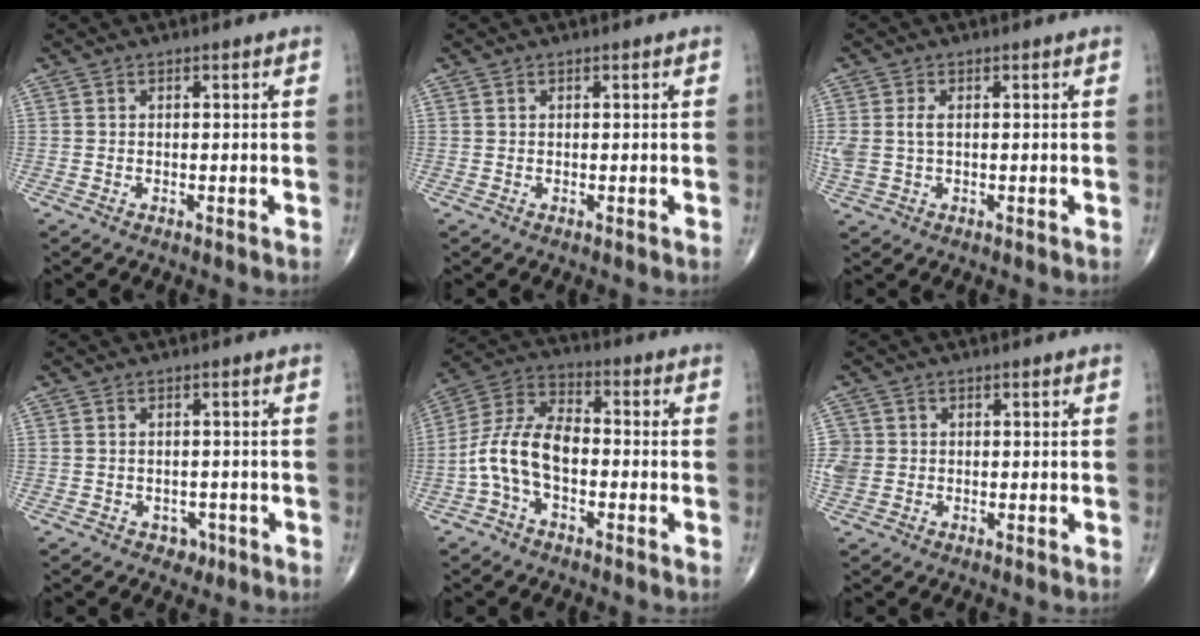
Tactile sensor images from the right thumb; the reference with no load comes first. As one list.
[{"total": 0.0}, {"total": 4.3, "force": [0.4, 2.6, 3.4], "torque": [-0.096, 0.007, 0.013]}, {"total": 2.3, "force": [-1.1, 1.9, 0.7], "torque": [0.003, 0.006, -0.014]}, {"total": 11.4, "force": [-2.6, 6.6, 8.9], "torque": [-0.174, 0.043, -0.060]}, {"total": 4.4, "force": [0.0, 4.1, 1.5], "torque": [-0.030, 0.010, 0.004]}]